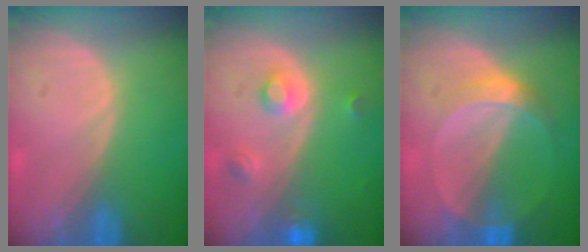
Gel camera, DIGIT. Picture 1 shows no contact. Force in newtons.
{"total": 3.5, "press": 3.2, "slide": 1.4}
{"total": 5.0, "press": 4.6, "slide": 2.0}